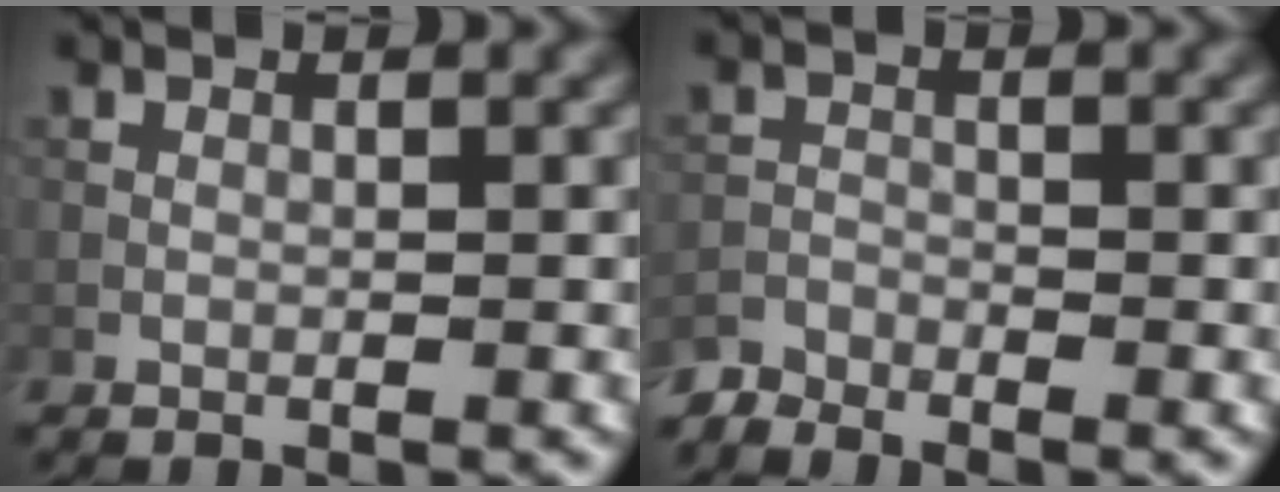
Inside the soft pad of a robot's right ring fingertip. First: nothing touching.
{"total": 2.3, "force": [-2.3, 0.3, 0.1], "torque": [-0.008, -0.003, -0.054]}